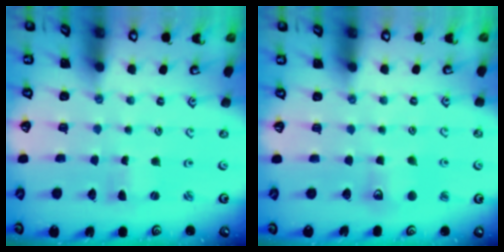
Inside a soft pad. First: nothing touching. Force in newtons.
{"total": 5.7, "press": 5.7, "slide": 0.6}